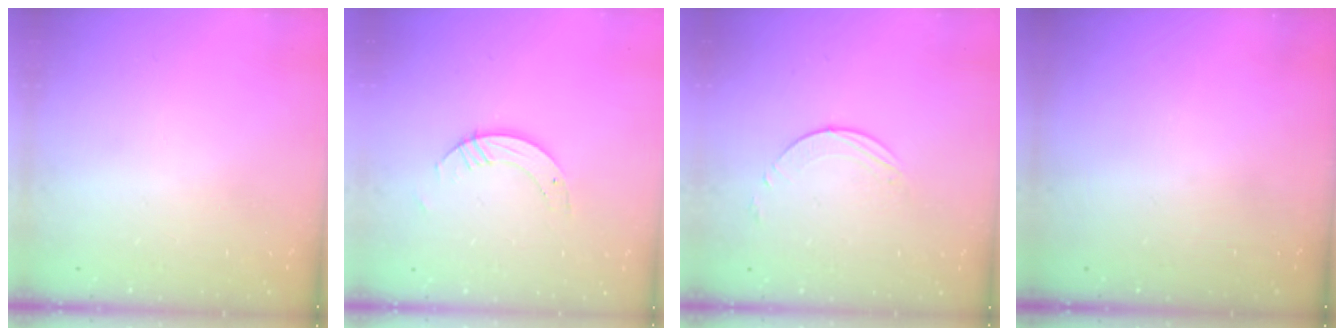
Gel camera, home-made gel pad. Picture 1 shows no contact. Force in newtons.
{"total": 4.7, "press": 4.7, "slide": 0.3}
{"total": 4.8, "press": 4.8, "slide": 0.5}
{"total": 0.0}